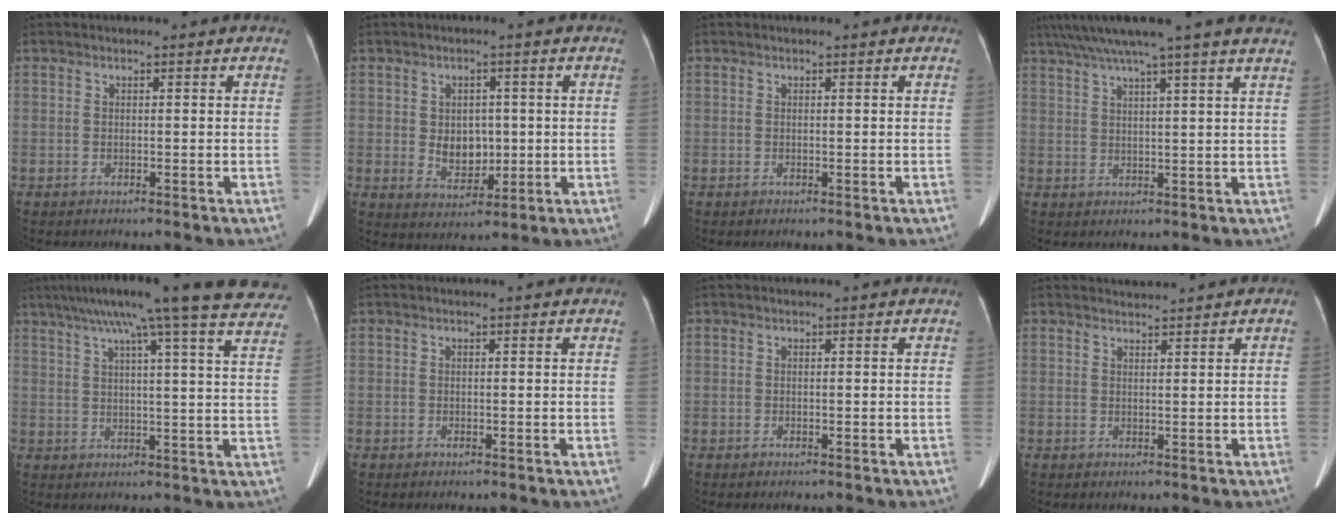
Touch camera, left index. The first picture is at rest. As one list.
[{"total": 5.2, "force": [0.1, 3.8, 3.5], "torque": [-0.057, 0.003, 0.013]}, {"total": 0.0}, {"total": 14.4, "force": [11.8, -1.7, 8.0], "torque": [-0.137, 0.022, 0.154]}, {"total": 28.2, "force": [23.2, 1.2, 16.0], "torque": [-0.209, -0.003, 0.288]}, {"total": 0.0}, {"total": 0.0}, {"total": 1.3, "force": [1.2, -0.3, -0.2], "torque": [0.004, 0.007, 0.023]}]